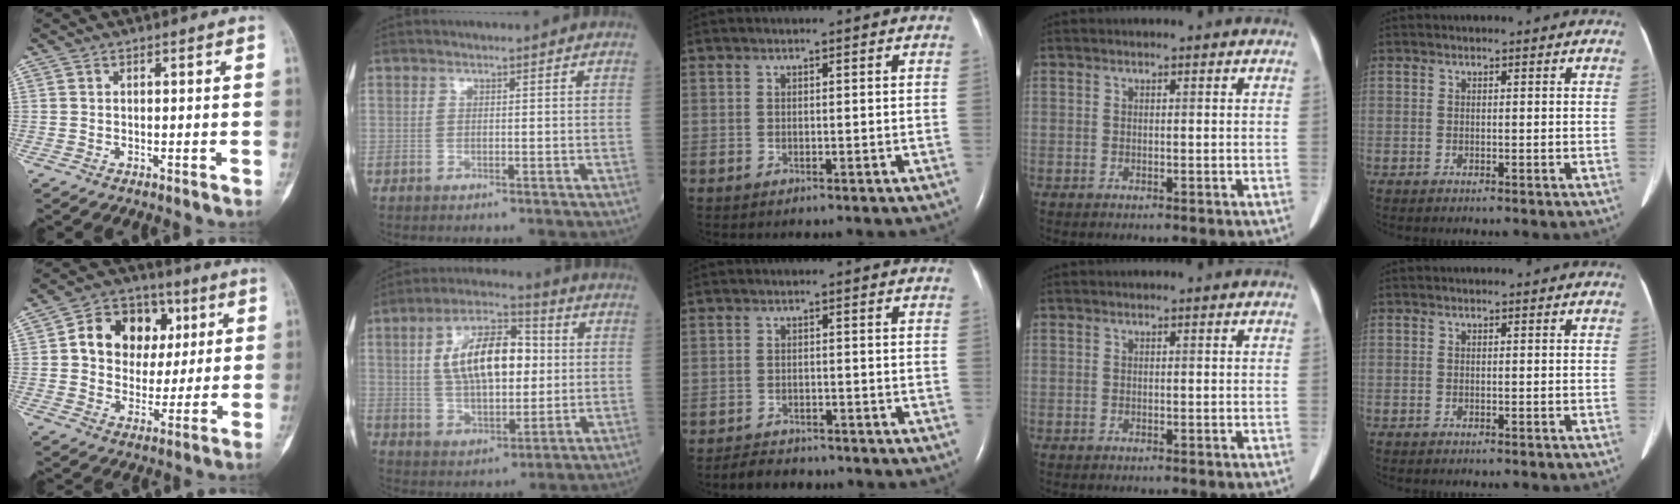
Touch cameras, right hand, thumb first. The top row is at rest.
{"thumb": {"total": 14.8, "force": [3.8, 11.6, 8.3], "torque": [-0.089, 0.008, 0.059]}, "index": {"total": 14.0, "force": [2.3, 6.2, 12.3], "torque": [-0.225, 0.022, 0.041]}, "middle": {"total": 4.1, "force": [-3.7, 1.6, 0.8], "torque": [-0.019, -0.005, -0.055]}}